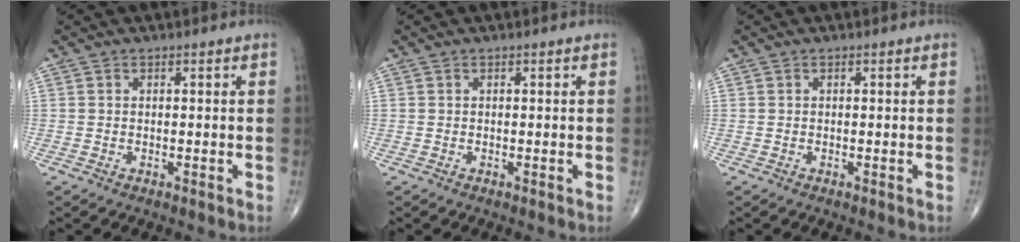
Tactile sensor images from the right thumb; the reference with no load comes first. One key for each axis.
{"total": 0.0}
{"total": 0.0}